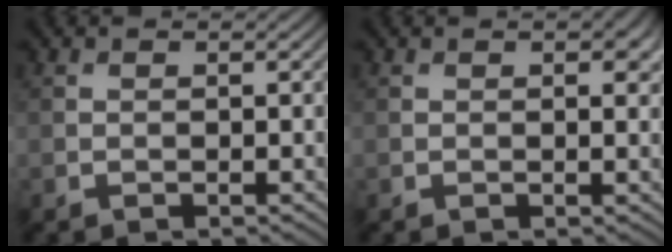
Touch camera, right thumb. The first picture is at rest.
{"total": 2.2, "force": [0.9, 0.7, 1.9], "torque": [-0.024, -0.003, 0.016]}